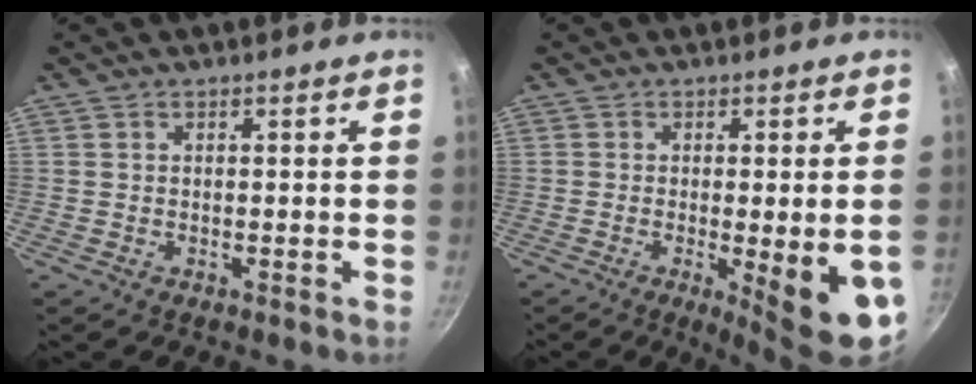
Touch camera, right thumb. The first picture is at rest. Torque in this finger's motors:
{"motor_torque": [-0.16, 0.72, 0.78, -0.33, 0.08]}